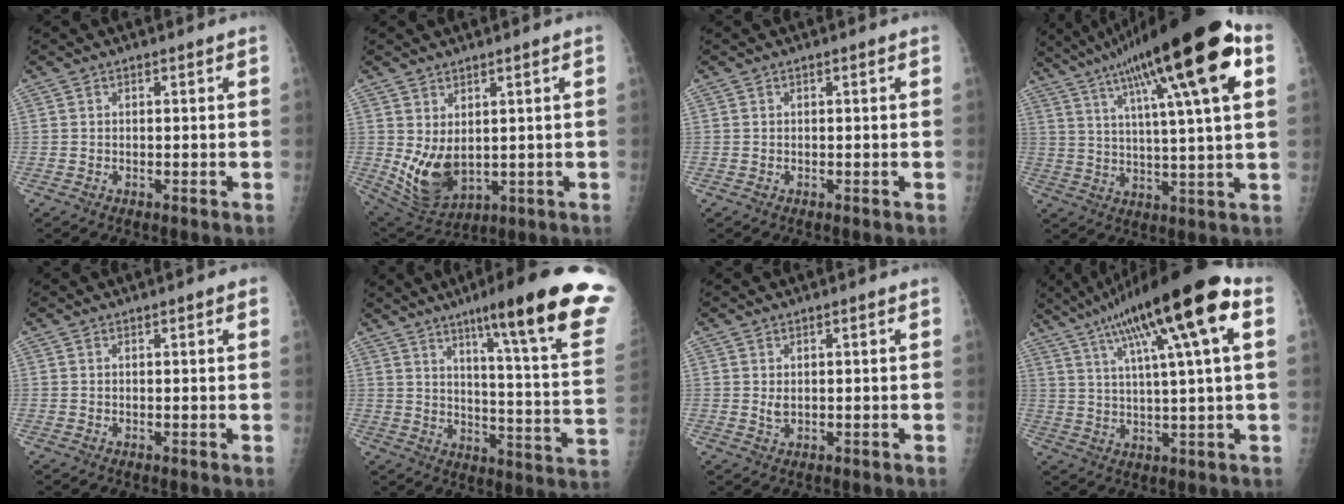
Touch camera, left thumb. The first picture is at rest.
{"total": 9.1, "force": [0.8, 5.4, 7.3], "torque": [-0.120, -0.022, 0.040]}
{"total": 0.0}
{"total": 25.0, "force": [11.4, 4.0, 21.9], "torque": [-0.352, 0.010, 0.177]}
{"total": 1.9, "force": [1.0, 0.4, 1.5], "torque": [-0.018, 0.000, 0.010]}
{"total": 24.4, "force": [15.6, 1.5, 18.7], "torque": [-0.243, -0.076, 0.213]}
{"total": 1.9, "force": [0.5, 0.9, 1.5], "torque": [-0.024, -0.002, 0.013]}
{"total": 20.7, "force": [9.0, 2.9, 18.4], "torque": [-0.306, 0.015, 0.144]}